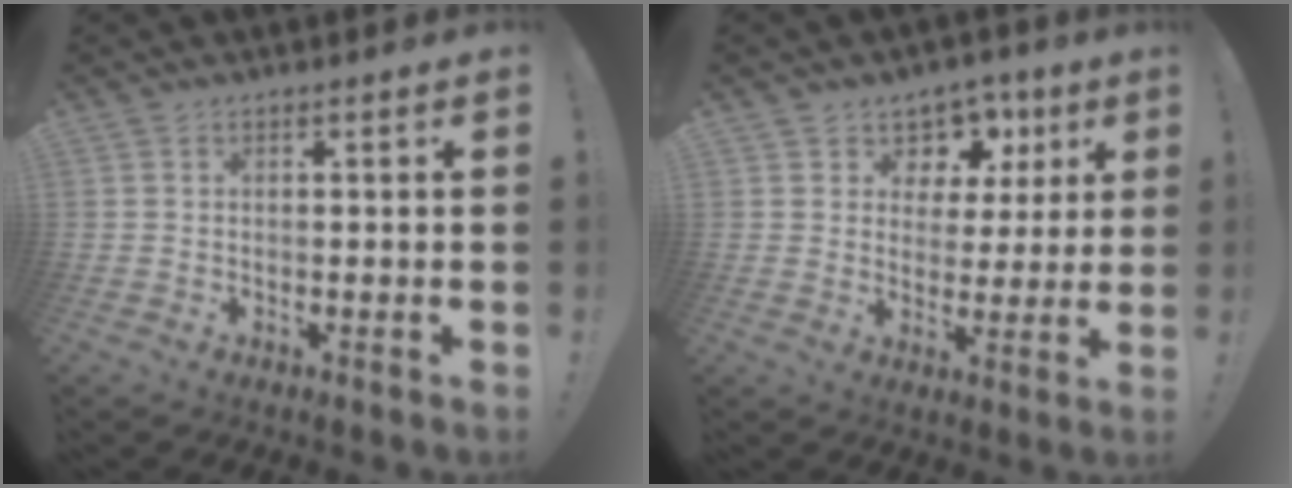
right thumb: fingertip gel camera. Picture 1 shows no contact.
{"total": 7.8, "force": [4.0, 6.4, 1.8], "torque": [-0.018, -0.029, 0.078]}